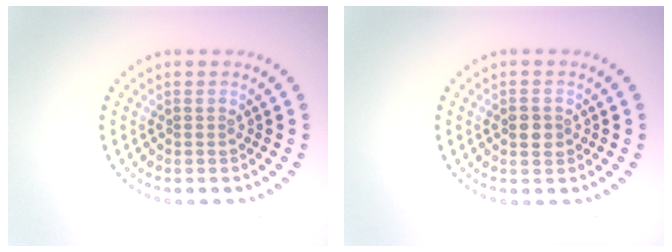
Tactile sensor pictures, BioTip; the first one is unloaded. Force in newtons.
{"total": 2.1, "press": 2.1, "slide": 0.1}